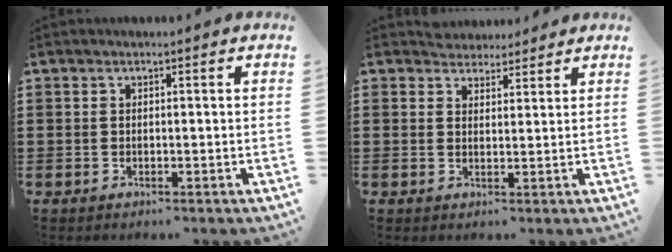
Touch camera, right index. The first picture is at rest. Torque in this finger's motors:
{"motor_torque": [-1.40, 0.11, -0.42, -0.12]}